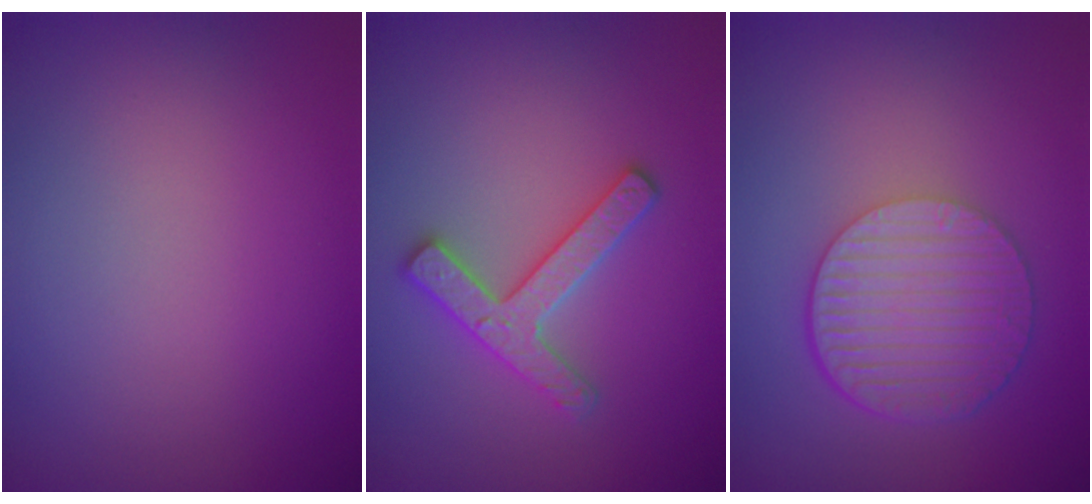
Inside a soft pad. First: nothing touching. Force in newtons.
{"total": 2.8, "press": 2.8, "slide": 0.6}
{"total": 6.5, "press": 4.4, "slide": 4.8}